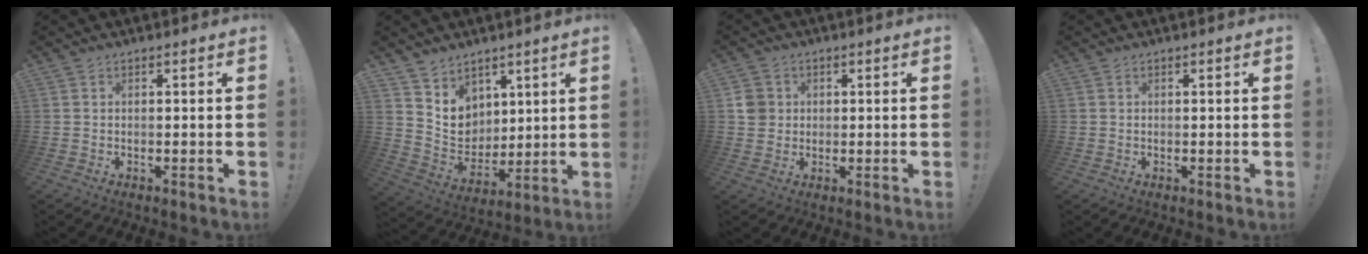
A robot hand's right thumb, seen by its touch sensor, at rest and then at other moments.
{"total": 8.9, "force": [6.4, 6.1, 0.7], "torque": [-0.022, -0.071, 0.131]}
{"total": 4.9, "force": [0.7, 4.6, 1.4], "torque": [-0.018, 0.002, 0.014]}
{"total": 1.0, "force": [0.3, 0.9, -0.1], "torque": [0.008, -0.003, 0.004]}